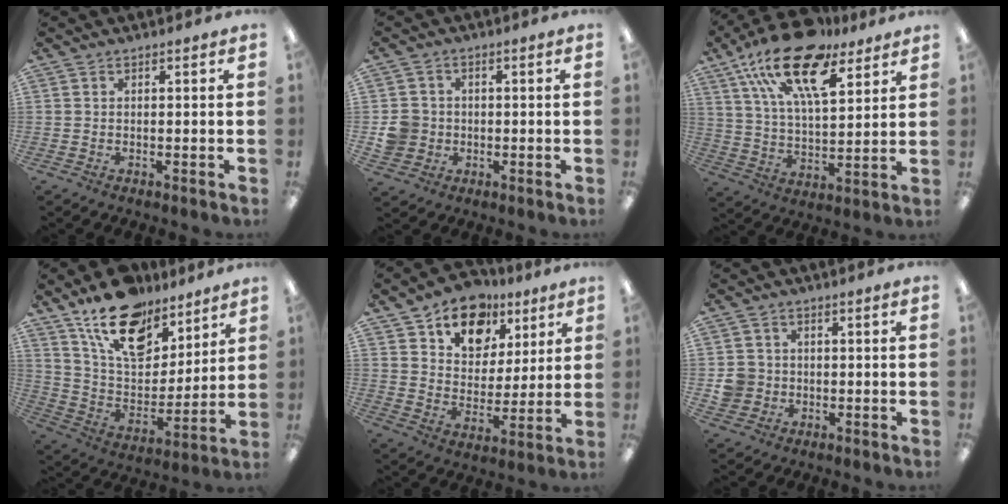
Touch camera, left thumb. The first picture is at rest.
{"total": 6.2, "force": [-0.6, 5.9, 1.8], "torque": [-0.046, 0.015, -0.009]}
{"total": 20.7, "force": [13.4, 8.4, 13.3], "torque": [-0.248, -0.067, 0.234]}
{"total": 18.3, "force": [13.4, 9.2, 8.3], "torque": [-0.156, -0.078, 0.242]}
{"total": 13.8, "force": [8.8, 9.4, 4.8], "torque": [-0.071, -0.050, 0.164]}
{"total": 5.5, "force": [-0.5, 5.3, 1.4], "torque": [-0.032, 0.013, -0.007]}